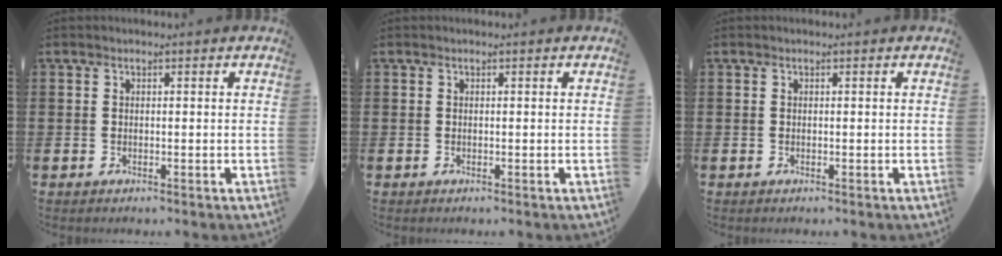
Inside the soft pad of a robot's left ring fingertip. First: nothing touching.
{"total": 0.0}
{"total": 0.0}